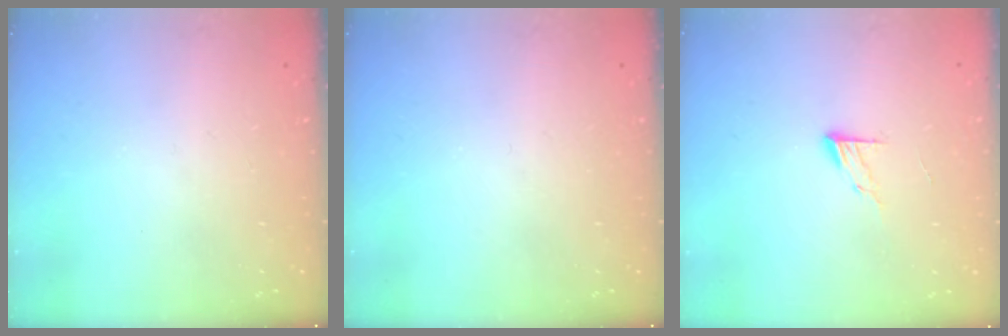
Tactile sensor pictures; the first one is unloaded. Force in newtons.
{"total": 0.0}
{"total": 7.9, "press": 7.9, "slide": 0.7}